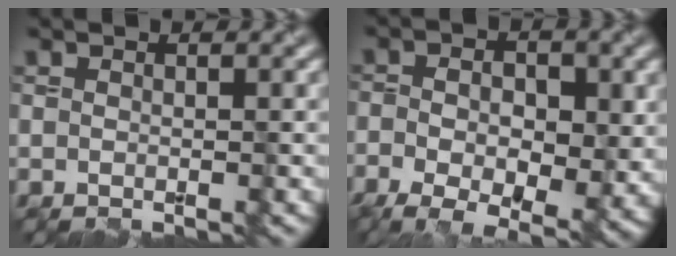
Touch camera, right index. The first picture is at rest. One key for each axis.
{"total": 7.8, "fx": -2.2, "fy": 3.9, "fz": 6.3, "tx": -0.086, "ty": -0.003, "tz": -0.029}